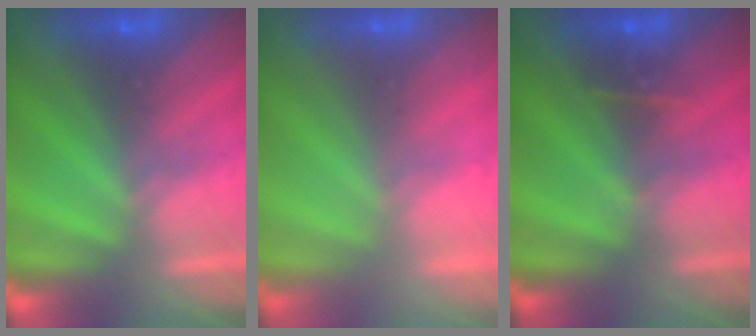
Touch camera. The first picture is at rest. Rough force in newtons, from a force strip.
{"total": 2.1}
{"total": 2.8}